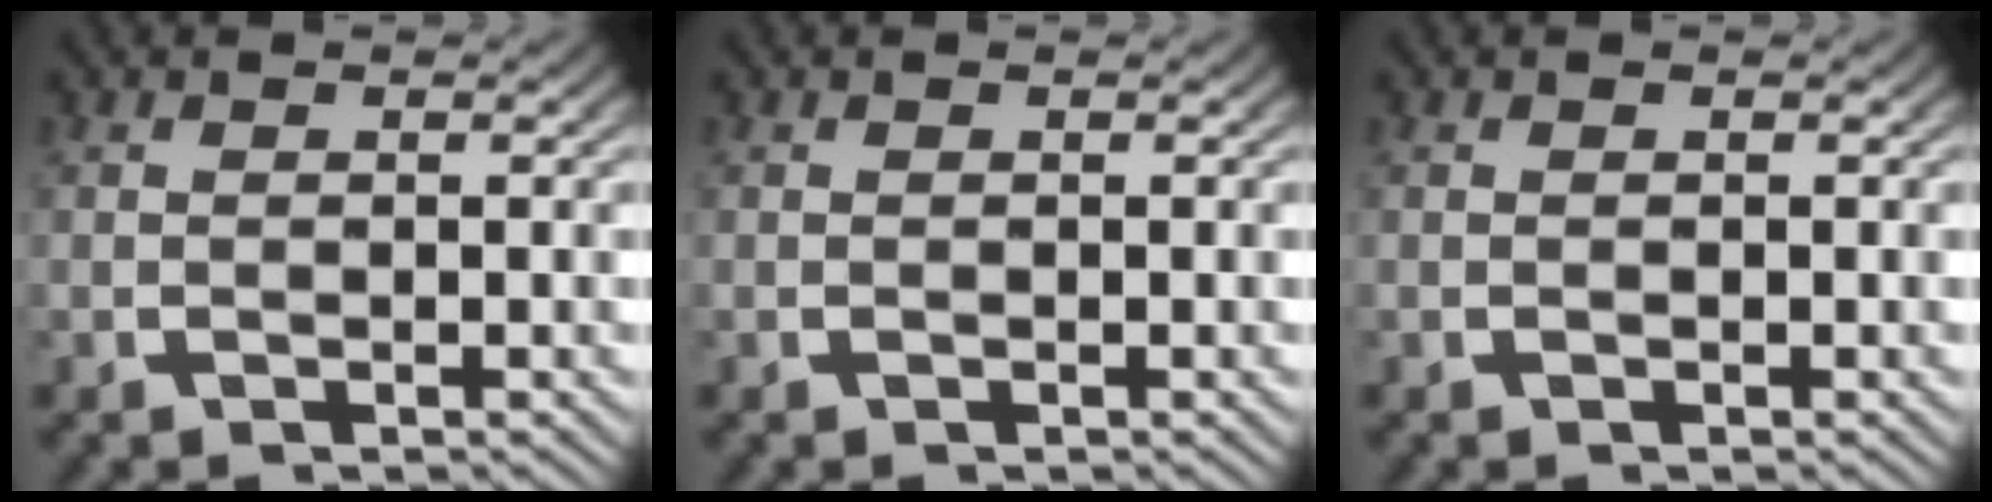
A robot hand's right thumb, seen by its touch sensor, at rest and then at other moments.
{"total": 0.0}
{"total": 0.0}